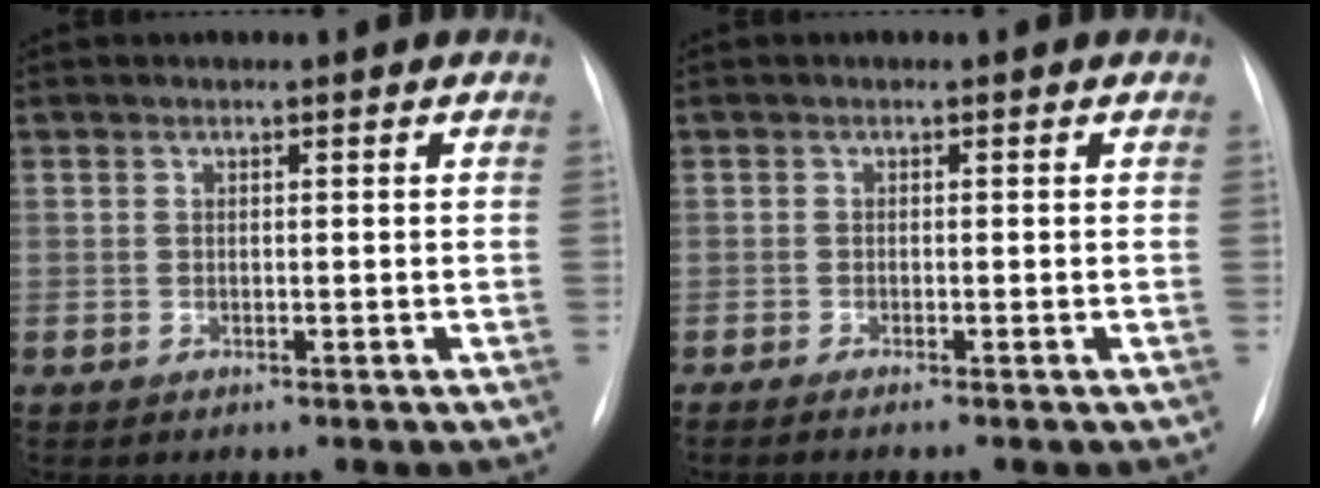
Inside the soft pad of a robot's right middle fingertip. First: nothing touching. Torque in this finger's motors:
{"motor_torque": [0.96, -1.18, 0.09, 0.00]}